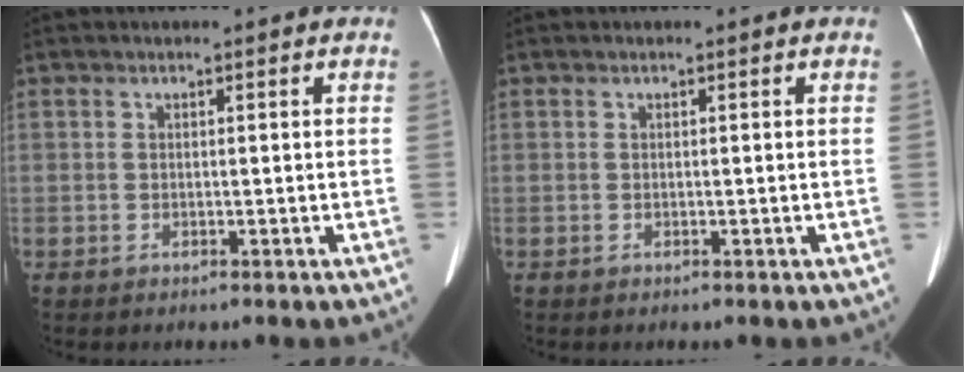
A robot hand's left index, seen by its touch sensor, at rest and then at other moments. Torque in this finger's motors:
{"motor_torque": [0.14, 0.02, 0.00, 0.02]}